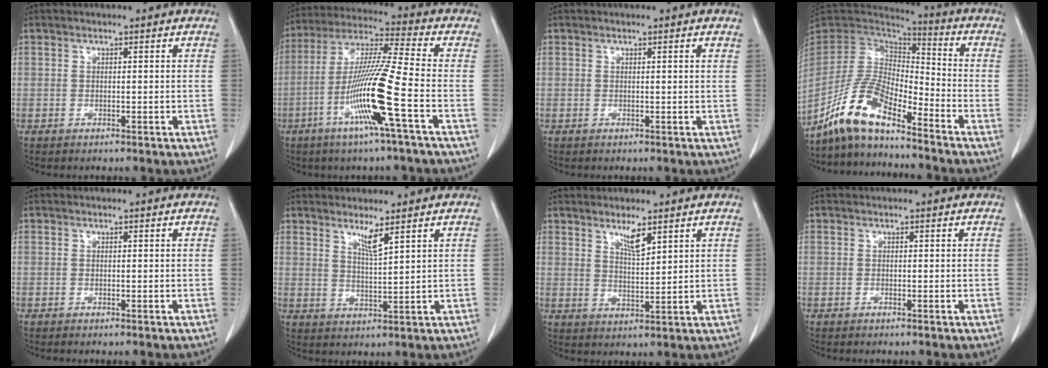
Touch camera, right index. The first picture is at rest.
{"total": 14.3, "force": [-5.1, -1.3, 13.3], "torque": [-0.265, -0.011, -0.104]}
{"total": 0.6, "force": [0.3, -0.1, 0.5], "torque": [-0.010, 0.000, 0.005]}
{"total": 12.3, "force": [-9.3, 3.0, 7.4], "torque": [-0.157, 0.012, -0.178]}
{"total": 0.0}
{"total": 3.2, "force": [2.3, -0.3, 2.2], "torque": [-0.042, -0.015, 0.045]}
{"total": 3.6, "force": [2.6, 0.5, 2.5], "torque": [-0.048, -0.008, 0.050]}
{"total": 0.0}